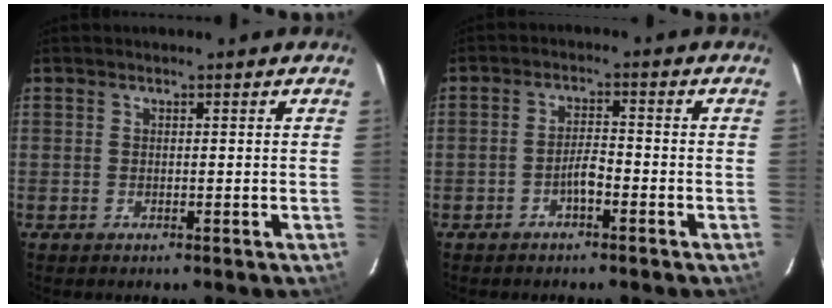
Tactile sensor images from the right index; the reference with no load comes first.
{"total": 2.9, "force": [-1.9, 0.6, 2.1], "torque": [-0.044, 0.008, -0.033]}